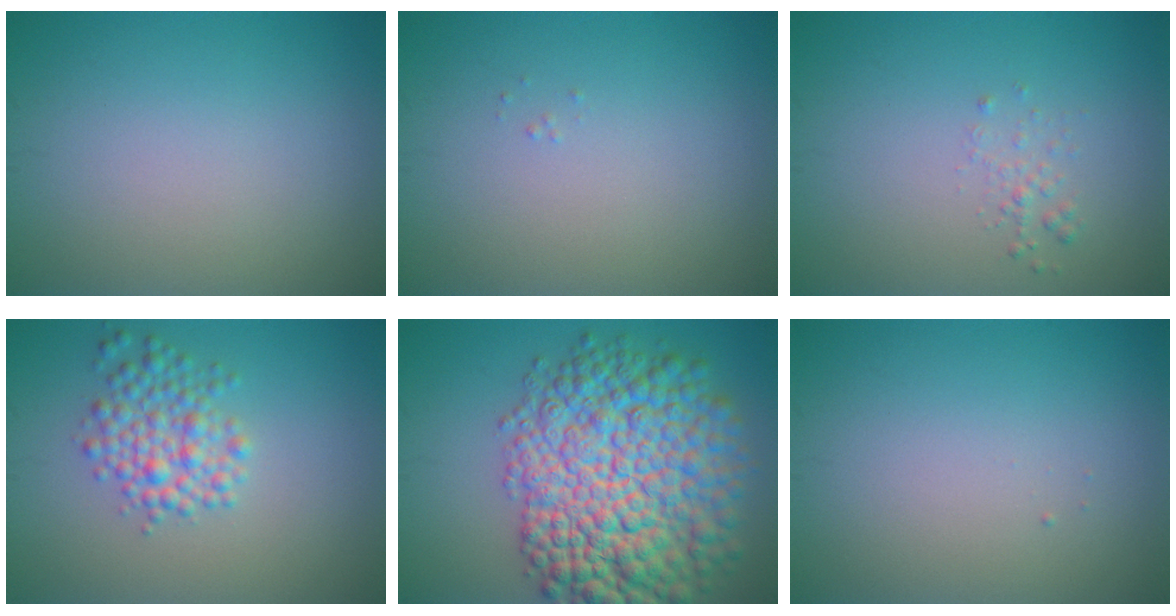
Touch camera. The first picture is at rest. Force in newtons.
{"total": 0.0}
{"total": 1.0, "press": 1.0, "slide": 0.1}
{"total": 3.6, "press": 3.6, "slide": 0.0}
{"total": 13.8, "press": 13.8, "slide": 0.4}
{"total": 0.0}